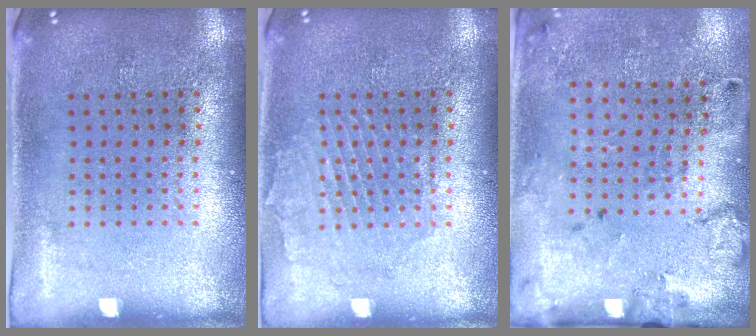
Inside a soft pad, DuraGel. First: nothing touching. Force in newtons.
{"total": 1.4, "press": 1.4, "slide": 0.0}
{"total": 2.1, "press": 1.4, "slide": 1.6}